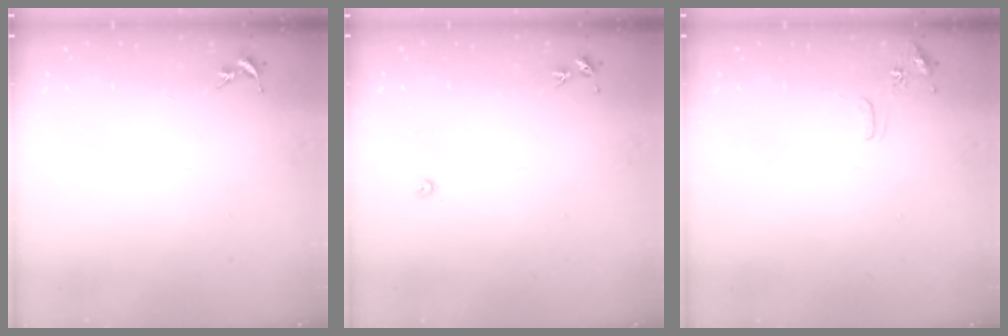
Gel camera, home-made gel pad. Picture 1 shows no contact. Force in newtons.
{"total": 4.1, "press": 4.1, "slide": 0.4}
{"total": 8.1, "press": 8.1, "slide": 0.7}